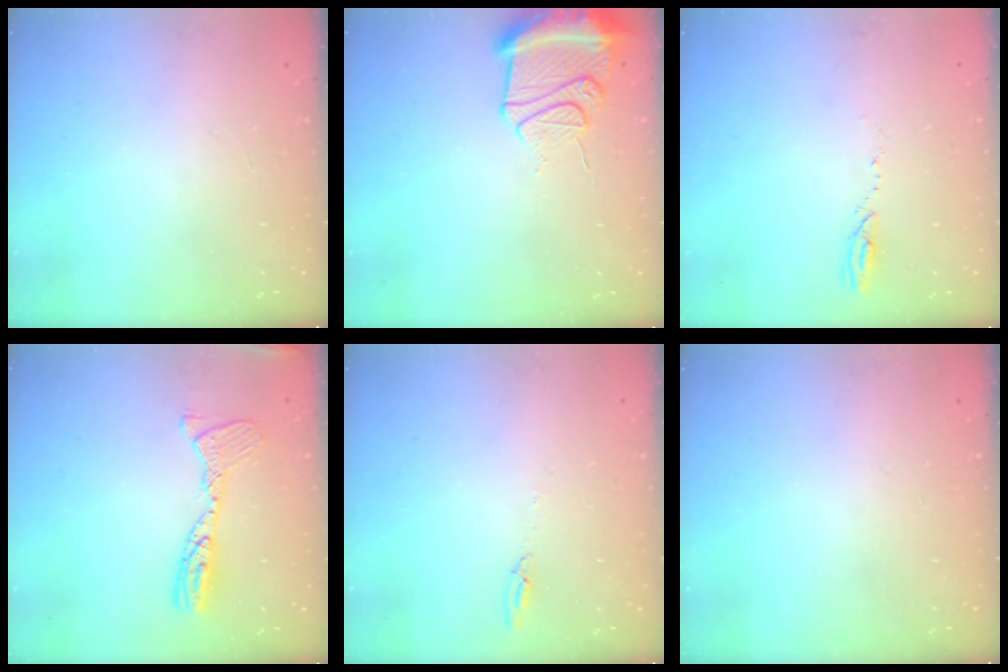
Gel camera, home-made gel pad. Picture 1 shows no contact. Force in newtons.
{"total": 12.9, "press": 12.8, "slide": 1.5}
{"total": 2.6, "press": 2.6, "slide": 0.3}
{"total": 12.0, "press": 11.9, "slide": 1.1}
{"total": 3.5, "press": 3.5, "slide": 0.4}
{"total": 0.0}